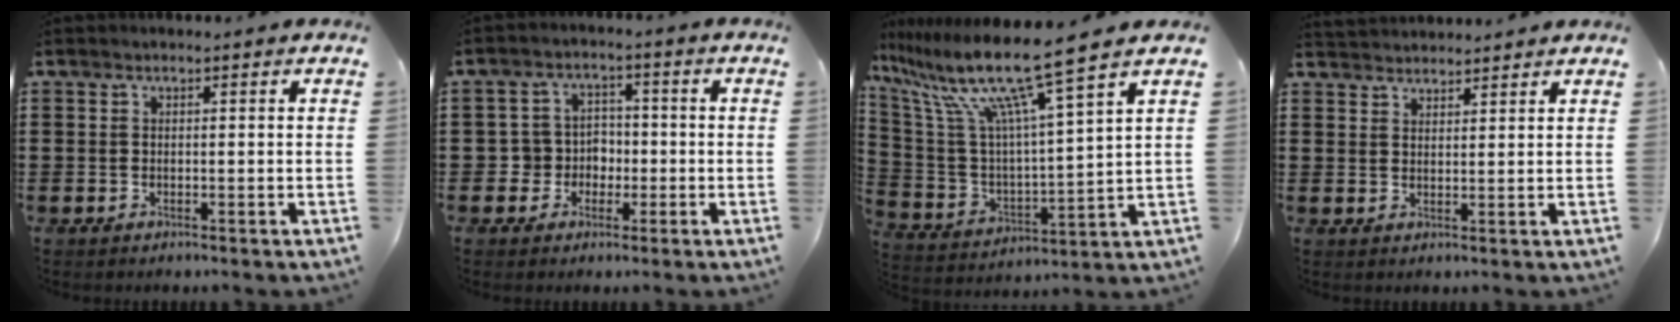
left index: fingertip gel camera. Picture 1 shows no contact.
{"total": 4.4, "force": [-1.2, 4.1, 1.1], "torque": [-0.036, 0.009, -0.025]}
{"total": 12.9, "force": [9.7, -0.4, 8.4], "torque": [-0.200, -0.068, 0.157]}
{"total": 2.3, "force": [2.3, 0.0, -0.5], "torque": [0.002, -0.004, 0.045]}